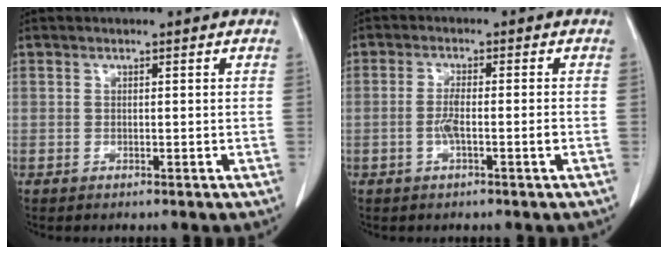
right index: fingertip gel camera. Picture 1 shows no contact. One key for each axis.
{"total": 3.2, "fx": -0.9, "fy": 0.2, "fz": 3.0, "tx": -0.057, "ty": 0.004, "tz": -0.016}